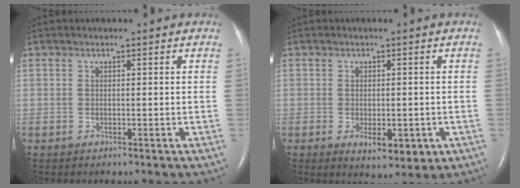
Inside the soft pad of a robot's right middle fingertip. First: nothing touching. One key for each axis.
{"total": 4.9, "fx": -1.6, "fy": 2.2, "fz": 4.0, "tx": -0.052, "ty": -0.007, "tz": -0.011}